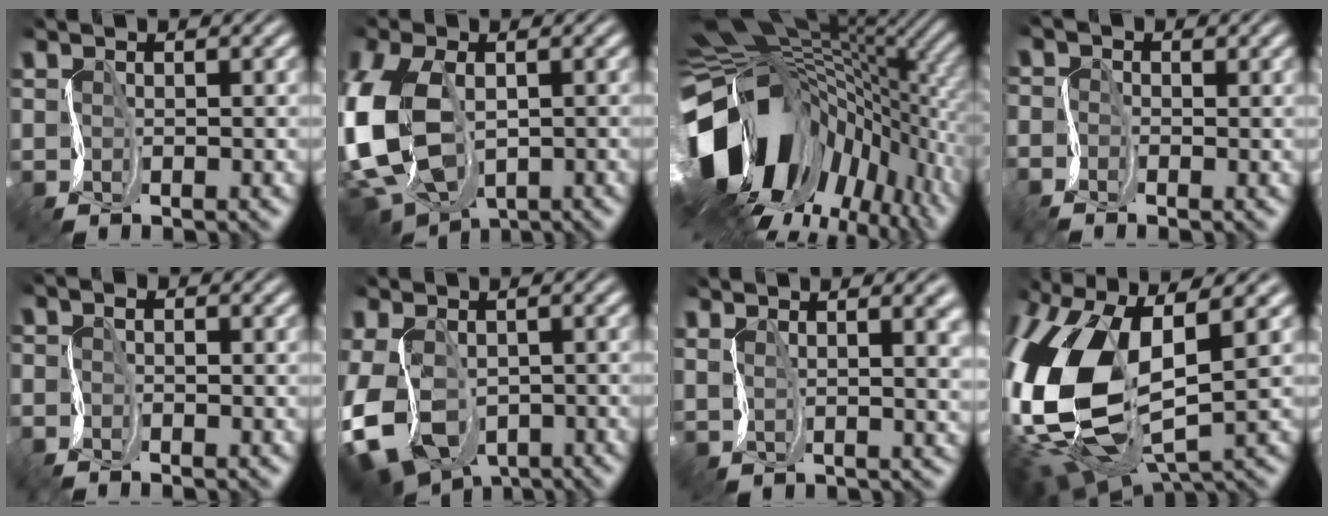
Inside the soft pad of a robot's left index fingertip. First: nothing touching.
{"total": 11.1, "force": [-2.8, 7.1, 8.1], "torque": [-0.223, -0.028, -0.043]}
{"total": 18.7, "force": [-5.2, 12.1, 13.3], "torque": [-0.264, -0.045, -0.069]}
{"total": 1.6, "force": [-1.6, 0.3, -0.1], "torque": [-0.002, -0.004, -0.034]}
{"total": 1.4, "force": [-1.4, 0.2, 0.4], "torque": [-0.015, -0.003, -0.027]}
{"total": 10.8, "force": [-5.8, 6.9, 5.8], "torque": [-0.132, -0.039, -0.067]}
{"total": 8.3, "force": [4.1, 3.9, 6.0], "torque": [-0.100, 0.040, 0.056]}
{"total": 15.7, "force": [-0.5, 8.7, 13.1], "torque": [-0.309, -0.022, -0.003]}